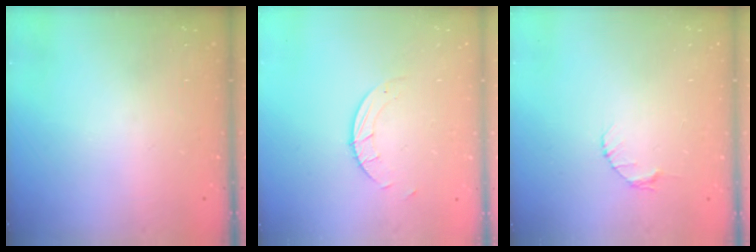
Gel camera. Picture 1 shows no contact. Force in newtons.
{"total": 1.9, "press": 1.9, "slide": 0.1}
{"total": 2.6, "press": 2.6, "slide": 0.3}